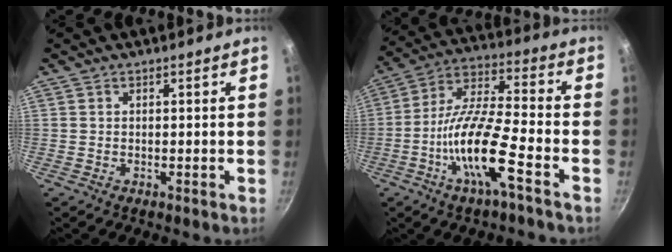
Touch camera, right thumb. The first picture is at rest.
{"total": 14.7, "force": [-6.1, 3.2, 12.9], "torque": [-0.244, 0.039, -0.126]}